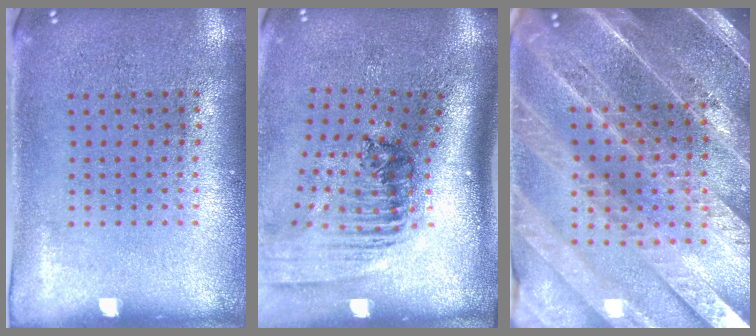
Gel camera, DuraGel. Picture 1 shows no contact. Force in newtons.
{"total": 2.4, "press": 1.7, "slide": 1.7}
{"total": 5.2, "press": 4.5, "slide": 2.6}